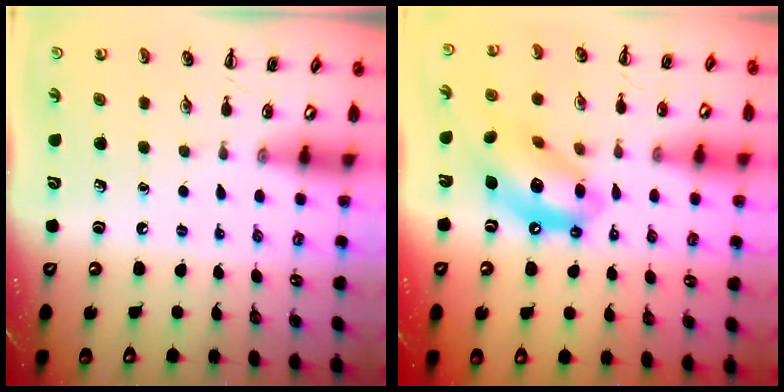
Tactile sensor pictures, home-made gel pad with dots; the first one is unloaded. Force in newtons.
{"total": 14.8, "press": 14.2, "slide": 4.0}